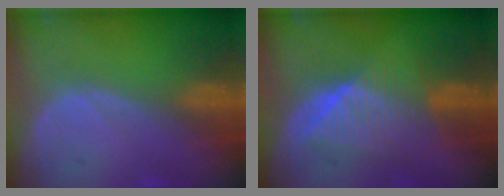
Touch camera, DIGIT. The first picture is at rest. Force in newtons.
{"total": 6.6, "press": 6.6, "slide": 0.1}